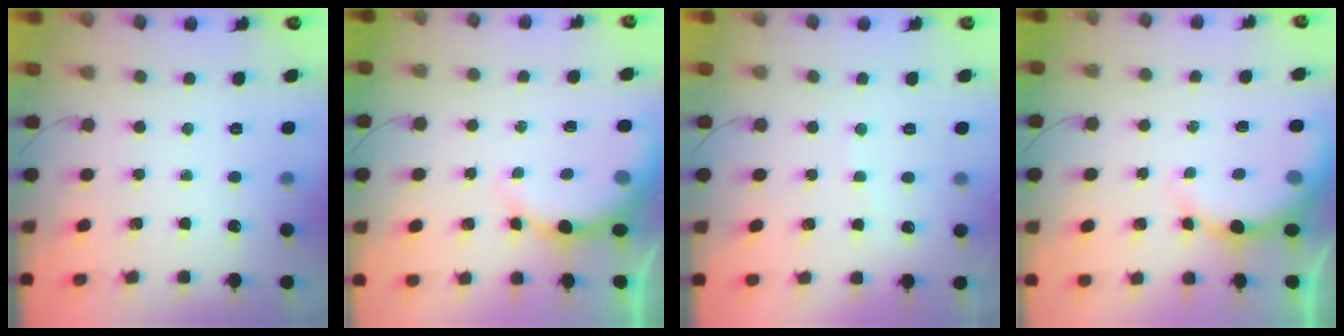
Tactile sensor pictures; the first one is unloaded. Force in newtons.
{"total": 7.9, "press": 7.7, "slide": 1.4}
{"total": 4.7, "press": 4.7, "slide": 0.7}
{"total": 7.9, "press": 7.7, "slide": 1.4}